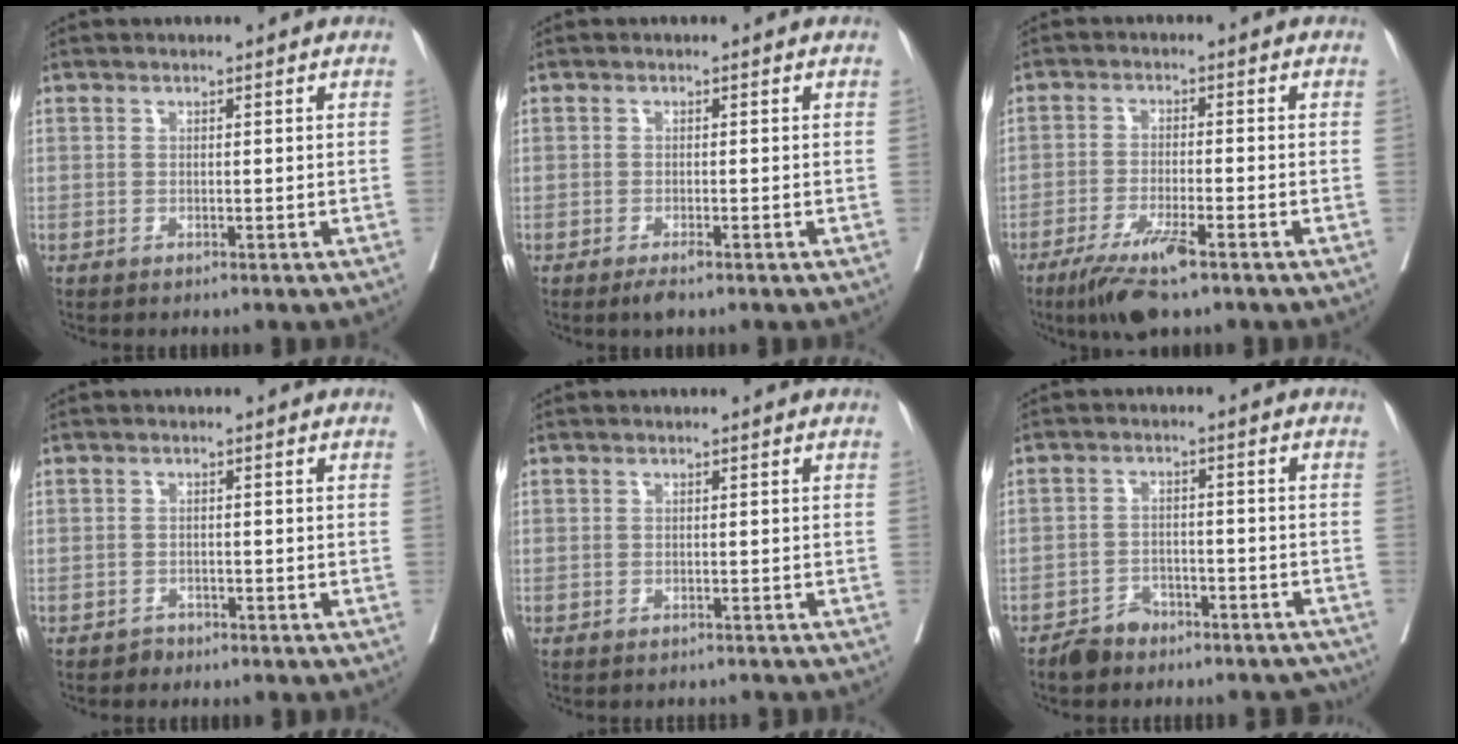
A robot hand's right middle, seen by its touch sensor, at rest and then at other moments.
{"total": 1.8, "force": [-1.2, 0.3, 1.3], "torque": [-0.023, -0.005, -0.018]}
{"total": 7.5, "force": [-4.8, 0.8, 5.7], "torque": [-0.109, -0.018, -0.081]}
{"total": 1.2, "force": [-1.0, 0.6, -0.1], "torque": [-0.002, 0.001, -0.020]}
{"total": 1.7, "force": [-1.6, 0.5, 0.0], "torque": [-0.001, -0.004, -0.023]}
{"total": 6.6, "force": [-5.5, 3.4, 1.1], "torque": [-0.005, 0.012, -0.081]}